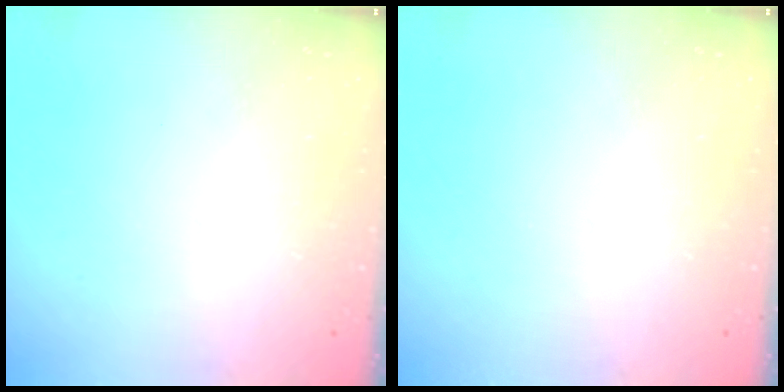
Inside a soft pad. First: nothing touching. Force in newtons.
{"total": 0.0}